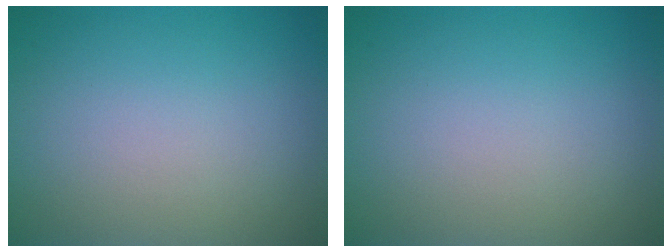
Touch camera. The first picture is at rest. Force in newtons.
{"total": 0.0}